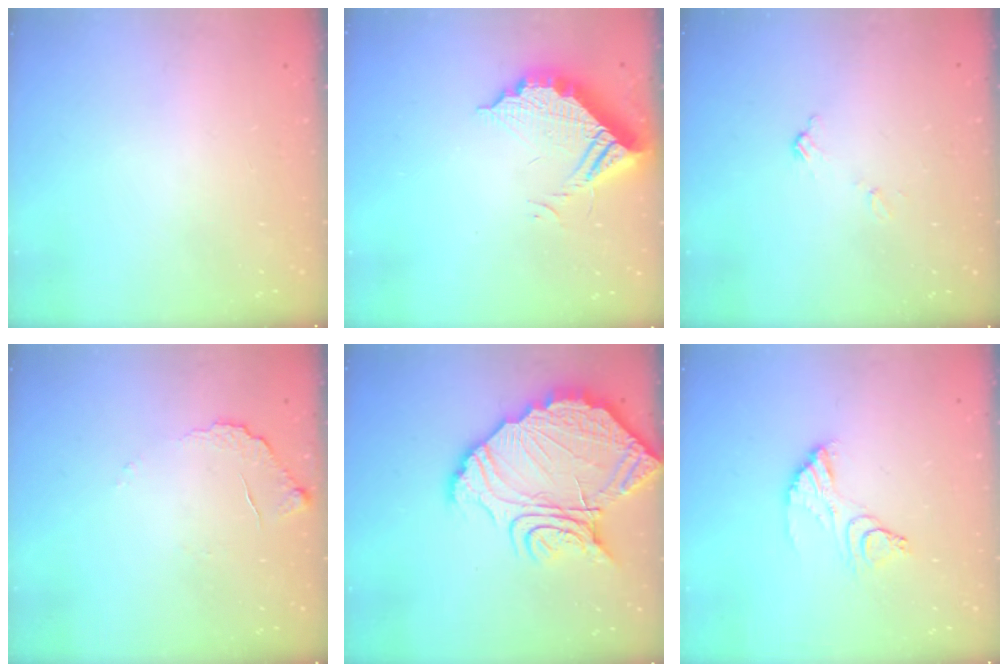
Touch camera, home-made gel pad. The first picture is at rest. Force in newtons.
{"total": 11.7, "press": 11.6, "slide": 1.1}
{"total": 5.2, "press": 5.1, "slide": 0.4}
{"total": 8.3, "press": 8.3, "slide": 0.3}
{"total": 19.1, "press": 19.1, "slide": 1.5}
{"total": 11.6, "press": 11.6, "slide": 0.9}